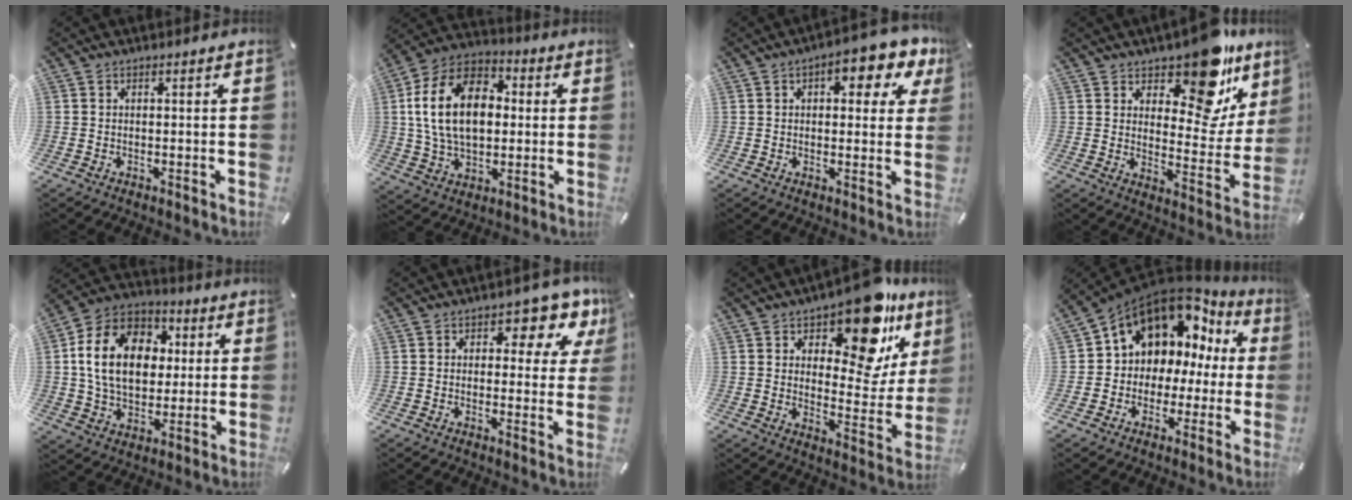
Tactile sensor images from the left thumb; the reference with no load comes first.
{"total": 18.6, "force": [1.7, 12.8, 13.5], "torque": [-0.285, 0.013, 0.024]}
{"total": 9.9, "force": [4.6, 4.3, 7.7], "torque": [-0.098, -0.018, 0.071]}
{"total": 16.7, "force": [12.3, 6.9, 8.8], "torque": [-0.112, -0.102, 0.207]}
{"total": 17.4, "force": [2.1, 13.3, 11.1], "torque": [-0.221, 0.011, 0.034]}
{"total": 7.4, "force": [3.7, 4.4, 4.6], "torque": [-0.047, -0.019, 0.055]}
{"total": 17.7, "force": [12.0, 7.7, 10.4], "torque": [-0.145, -0.086, 0.200]}
{"total": 10.8, "force": [6.1, 8.4, 2.9], "torque": [-0.058, -0.061, 0.110]}